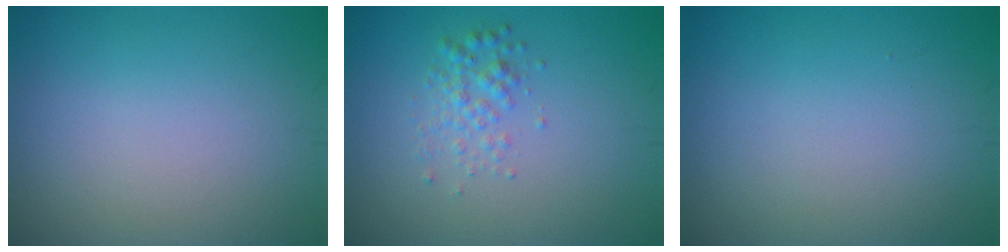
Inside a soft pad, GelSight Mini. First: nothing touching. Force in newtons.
{"total": 1.9, "press": 1.9, "slide": 0.0}
{"total": 0.0}